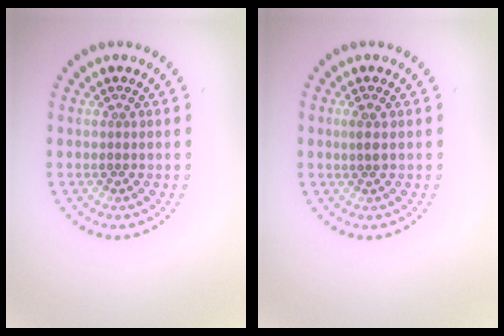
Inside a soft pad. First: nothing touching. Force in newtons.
{"total": 1.0, "press": 0.9, "slide": 0.5}